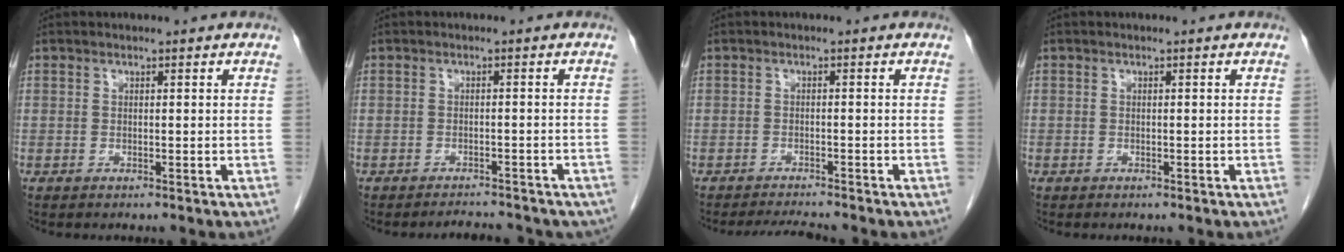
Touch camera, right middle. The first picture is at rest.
{"total": 6.9, "force": [-6.2, 2.1, 2.1], "torque": [-0.021, 0.002, -0.065]}
{"total": 3.9, "force": [-3.7, -0.4, 1.0], "torque": [-0.021, -0.017, -0.059]}
{"total": 0.0}